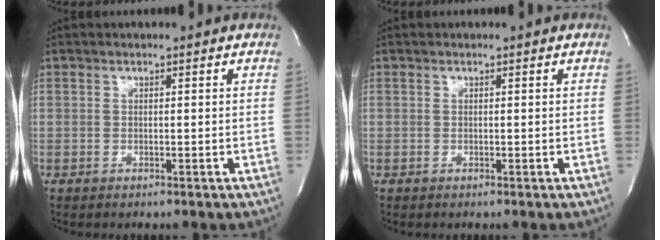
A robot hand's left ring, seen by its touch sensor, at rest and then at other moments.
{"total": 0.0}